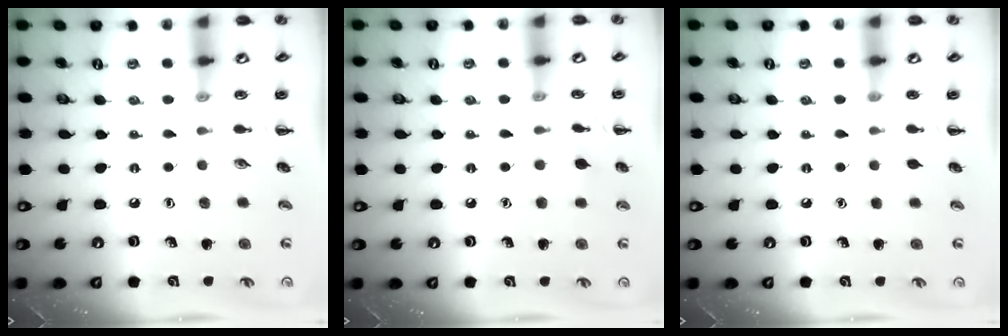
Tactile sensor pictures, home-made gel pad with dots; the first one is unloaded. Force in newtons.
{"total": 5.6, "press": 5.3, "slide": 1.8}
{"total": 0.0}